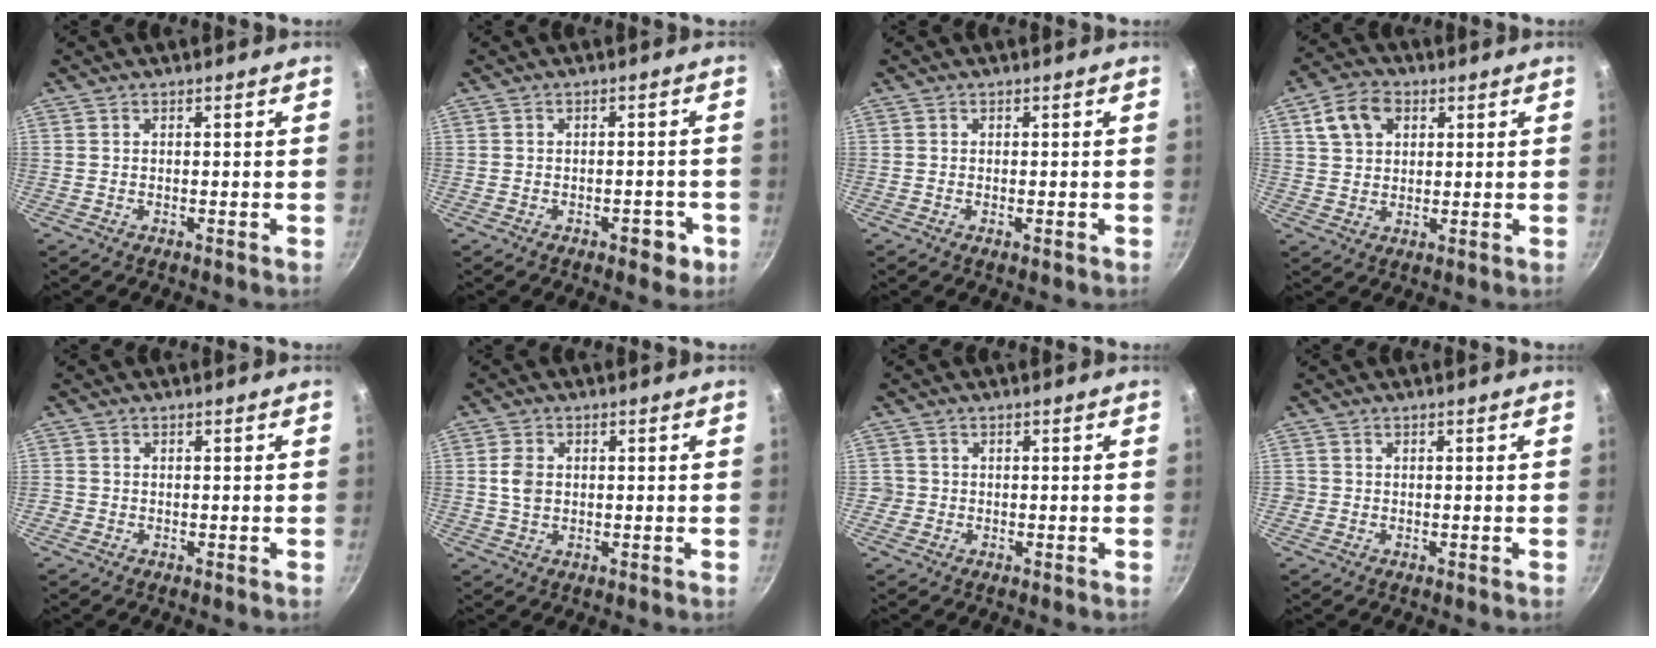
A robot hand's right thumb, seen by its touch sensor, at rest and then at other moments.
{"total": 3.9, "force": [-1.8, 2.1, 2.7], "torque": [-0.014, 0.019, -0.014]}
{"total": 0.9, "force": [-0.3, 0.3, 0.9], "torque": [-0.014, -0.001, -0.005]}
{"total": 8.2, "force": [3.0, 6.0, 4.7], "torque": [-0.072, 0.007, 0.047]}
{"total": 1.0, "force": [-0.4, 0.9, 0.2], "torque": [-0.004, 0.001, -0.010]}
{"total": 4.0, "force": [0.3, 3.0, 2.7], "torque": [-0.047, 0.003, 0.004]}
{"total": 1.7, "force": [-0.4, 1.6, 0.2], "torque": [0.003, 0.008, -0.007]}
{"total": 0.9, "force": [-0.2, 0.9, 0.1], "torque": [-0.001, 0.001, -0.006]}